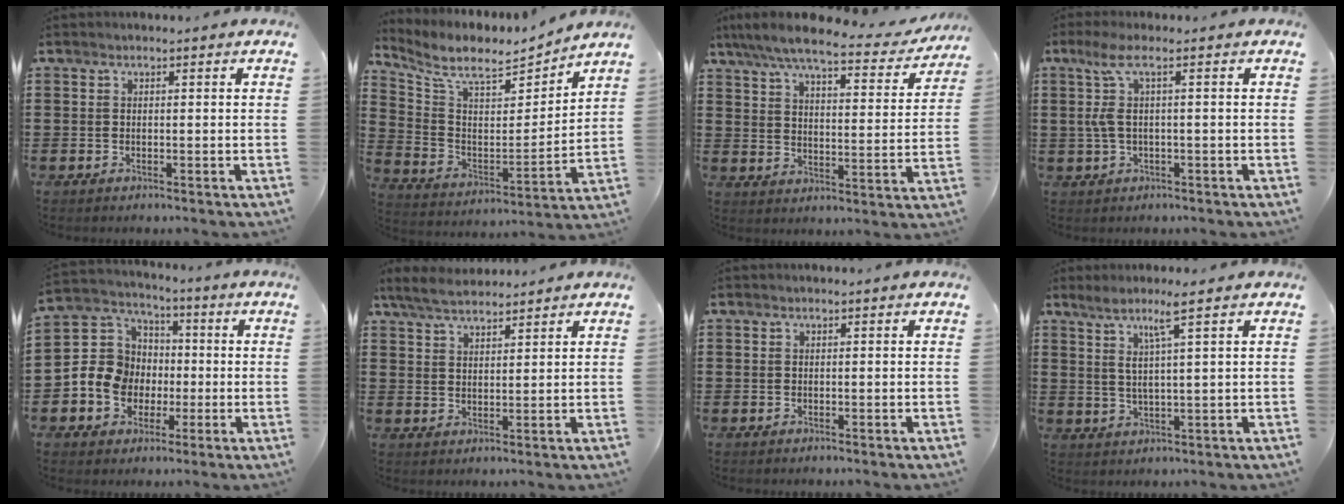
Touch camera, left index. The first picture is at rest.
{"total": 8.5, "force": [7.3, 2.4, 3.6], "torque": [-0.107, -0.047, 0.122]}
{"total": 7.8, "force": [6.7, 0.8, 3.9], "torque": [-0.103, -0.032, 0.115]}
{"total": 4.5, "force": [0.2, 0.7, 4.5], "torque": [-0.109, -0.005, -0.008]}
{"total": 9.0, "force": [-1.3, 8.5, 2.8], "torque": [-0.104, 0.016, -0.026]}
{"total": 4.6, "force": [4.1, 1.1, 1.7], "torque": [-0.047, -0.004, 0.076]}
{"total": 0.0}
{"total": 4.7, "force": [2.4, -0.5, 4.0], "torque": [-0.085, -0.001, 0.037]}